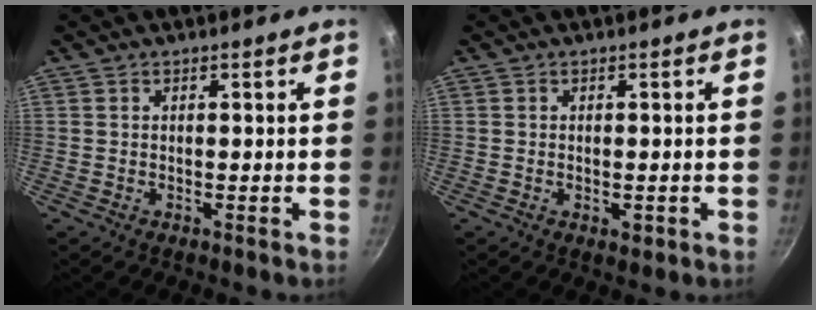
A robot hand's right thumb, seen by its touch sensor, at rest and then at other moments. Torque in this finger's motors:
{"motor_torque": [-0.49, 0.00, -0.37, 0.43, -0.12]}